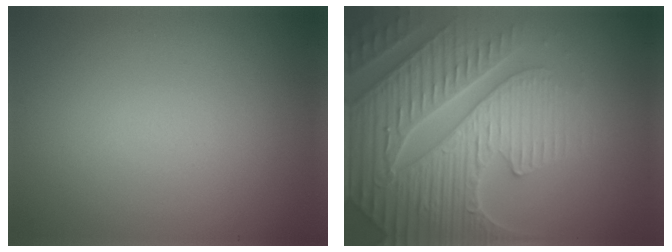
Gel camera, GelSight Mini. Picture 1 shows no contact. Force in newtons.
{"total": 7.6, "press": 7.4, "slide": 1.8}